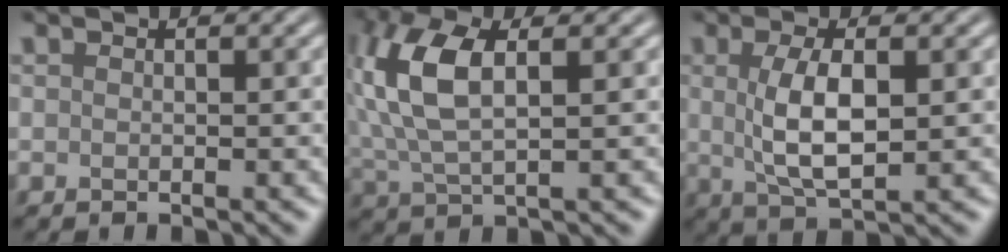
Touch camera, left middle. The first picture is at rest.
{"total": 7.0, "force": [1.6, 3.2, 6.0], "torque": [-0.148, 0.016, 0.032]}
{"total": 4.7, "force": [0.5, 1.5, 4.5], "torque": [-0.091, 0.005, 0.018]}